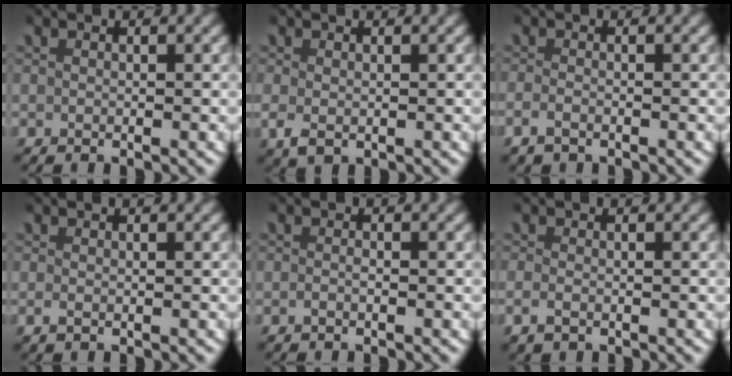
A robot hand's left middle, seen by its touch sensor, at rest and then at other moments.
{"total": 2.0, "force": [-0.6, 1.3, 1.4], "torque": [-0.039, -0.009, -0.002]}
{"total": 1.4, "force": [-1.0, 0.6, 0.8], "torque": [-0.025, -0.002, -0.017]}
{"total": 0.6, "force": [-0.3, 0.1, 0.5], "torque": [-0.012, 0.000, -0.003]}
{"total": 0.6, "force": [-0.5, 0.1, 0.4], "torque": [-0.012, 0.001, -0.009]}
{"total": 1.4, "force": [-0.8, 0.7, 0.9], "torque": [-0.026, -0.003, -0.012]}